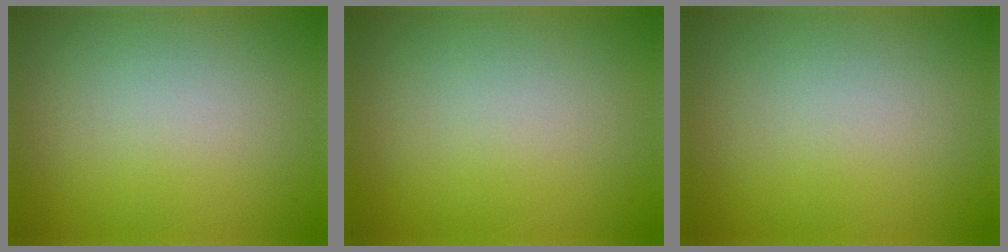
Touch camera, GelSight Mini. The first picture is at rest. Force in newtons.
{"total": 0.0}
{"total": 0.0}